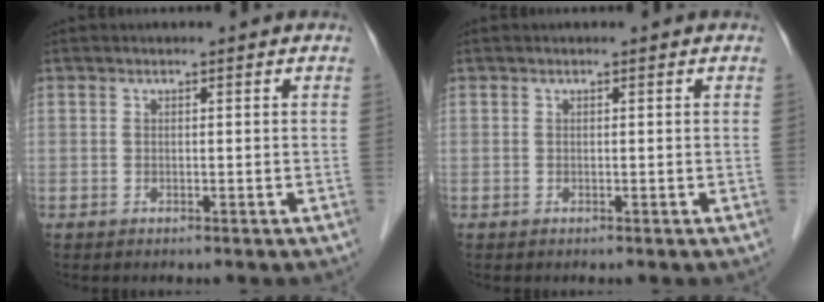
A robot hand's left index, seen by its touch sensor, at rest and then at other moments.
{"total": 0.0}